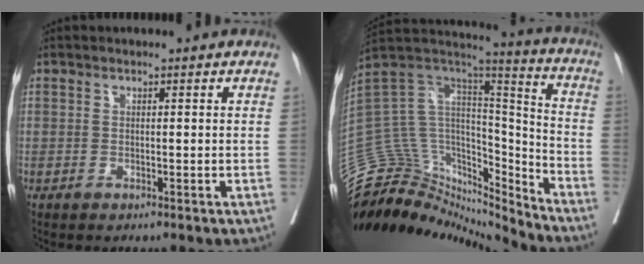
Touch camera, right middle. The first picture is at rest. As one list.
[{"total": 24.5, "force": [-23.2, 6.8, 4.4], "torque": [-0.109, 0.069, -0.371]}]